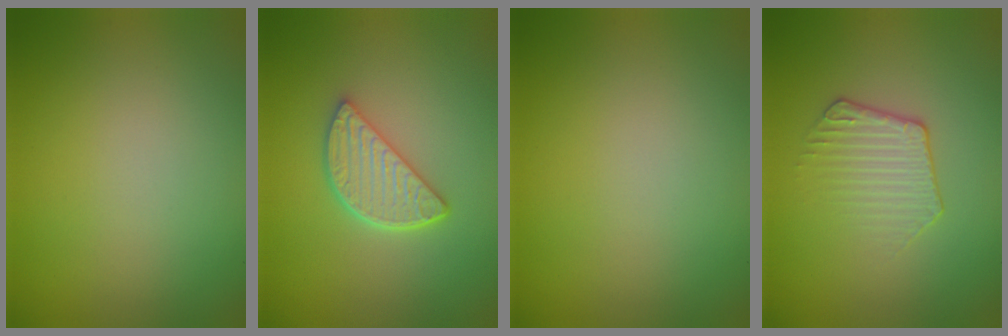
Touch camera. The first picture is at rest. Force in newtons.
{"total": 3.9, "press": 3.2, "slide": 2.2}
{"total": 0.0}
{"total": 2.1, "press": 1.5, "slide": 1.4}